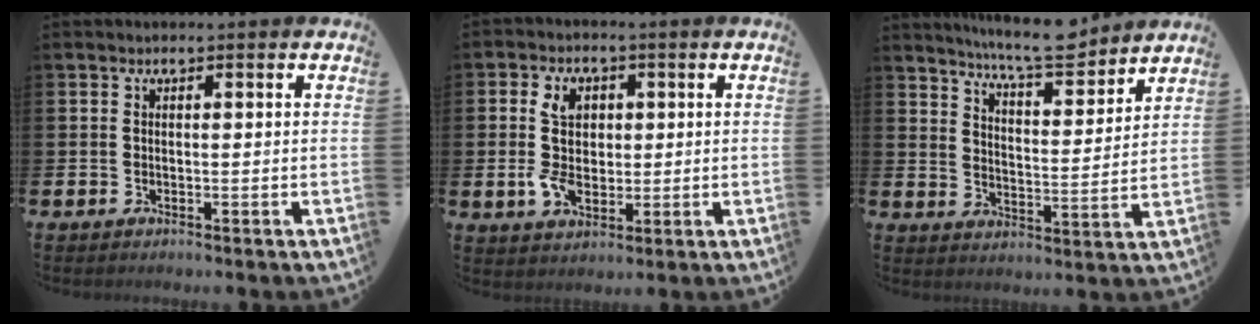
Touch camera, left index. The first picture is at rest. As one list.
[{"total": 6.6, "force": [0.9, 4.5, 4.7], "torque": [-0.101, 0.007, 0.009]}, {"total": 8.0, "force": [7.7, 0.4, 2.2], "torque": [-0.056, -0.048, 0.136]}]